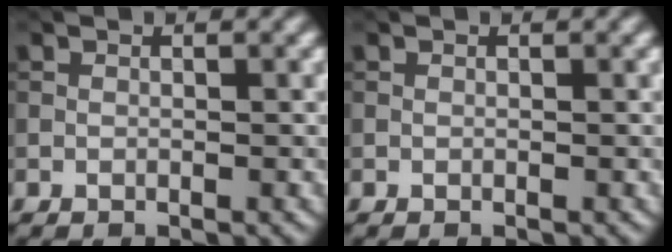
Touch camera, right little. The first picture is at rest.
{"total": 0.0}